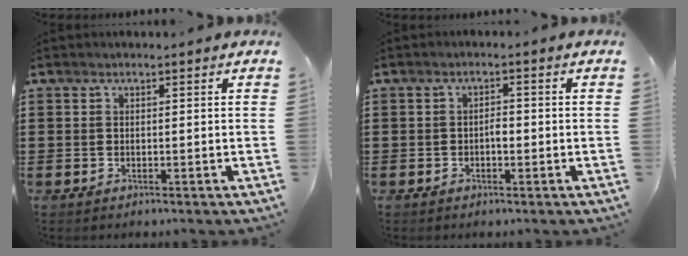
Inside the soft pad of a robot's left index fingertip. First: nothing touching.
{"total": 1.7, "force": [-0.4, 0.7, 1.5], "torque": [-0.029, 0.003, -0.010]}